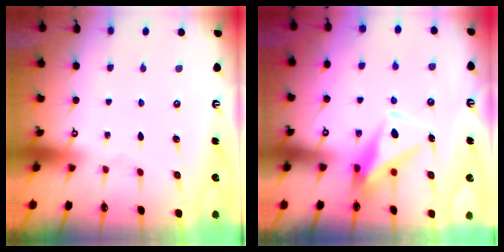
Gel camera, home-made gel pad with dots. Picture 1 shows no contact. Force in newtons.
{"total": 9.6, "press": 9.5, "slide": 1.3}